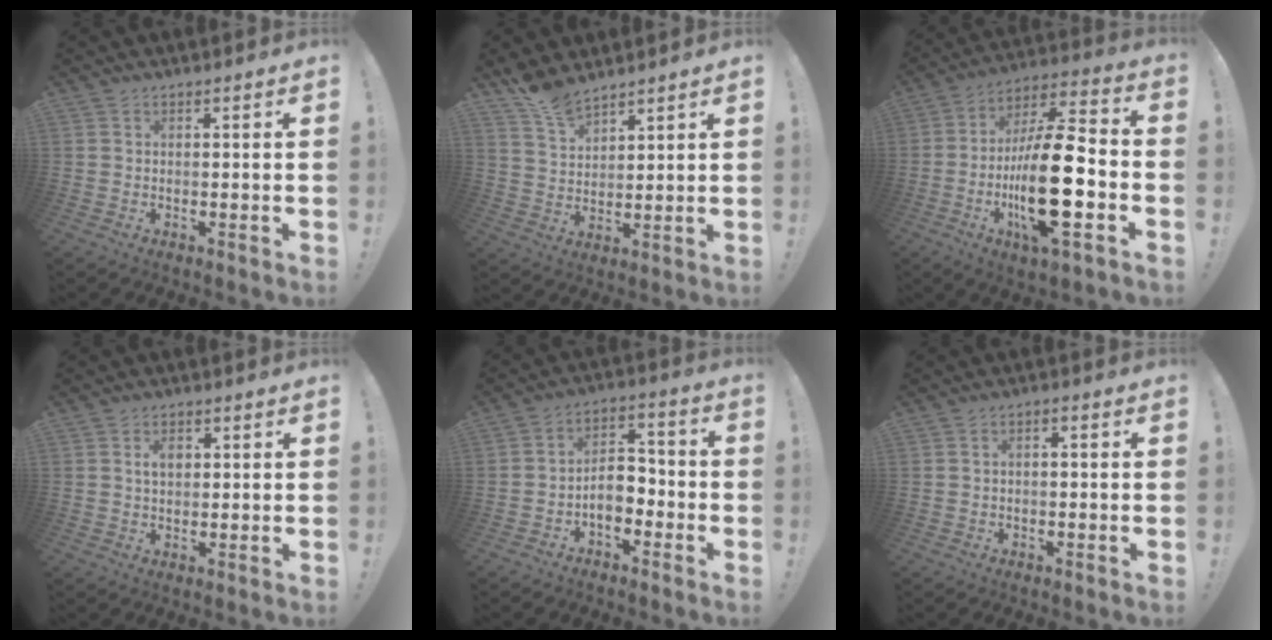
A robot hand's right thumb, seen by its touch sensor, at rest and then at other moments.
{"total": 7.9, "force": [7.0, 2.8, 2.3], "torque": [-0.044, -0.046, 0.134]}
{"total": 23.1, "force": [-5.4, 6.4, 21.6], "torque": [-0.407, 0.014, -0.092]}
{"total": 3.3, "force": [0.8, 2.3, 2.2], "torque": [-0.027, 0.000, 0.009]}
{"total": 7.6, "force": [-3.2, 5.2, 4.6], "torque": [-0.064, 0.017, -0.056]}
{"total": 1.7, "force": [-1.1, 0.6, 1.1], "torque": [-0.016, 0.008, -0.020]}